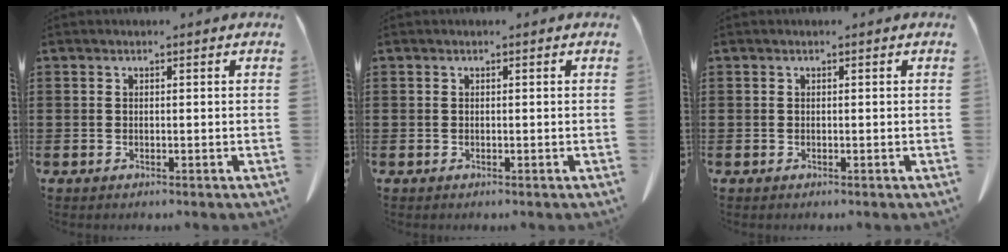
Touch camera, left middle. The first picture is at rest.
{"total": 0.0}
{"total": 0.0}